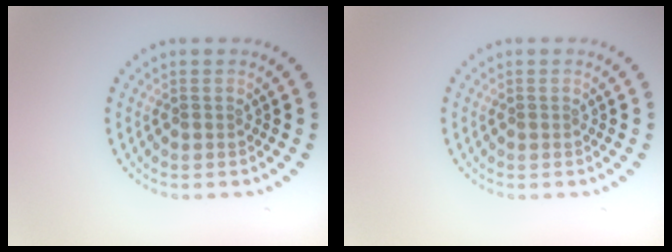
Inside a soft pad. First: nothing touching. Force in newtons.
{"total": 0.0}